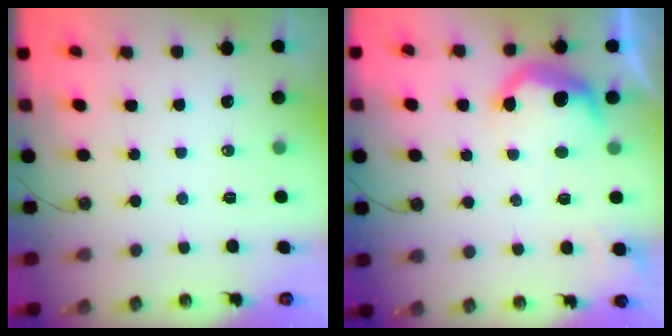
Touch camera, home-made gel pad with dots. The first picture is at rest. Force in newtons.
{"total": 11.9, "press": 11.9, "slide": 0.9}